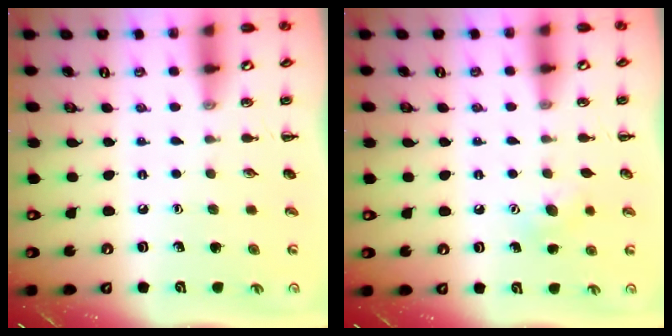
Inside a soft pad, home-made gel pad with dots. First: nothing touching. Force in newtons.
{"total": 5.6, "press": 5.5, "slide": 1.2}